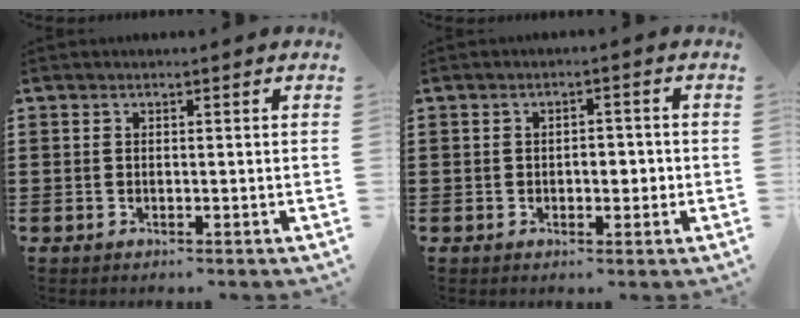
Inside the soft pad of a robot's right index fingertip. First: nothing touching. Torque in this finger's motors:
{"motor_torque": [-0.27, 0.13, 0.15, 0.01]}